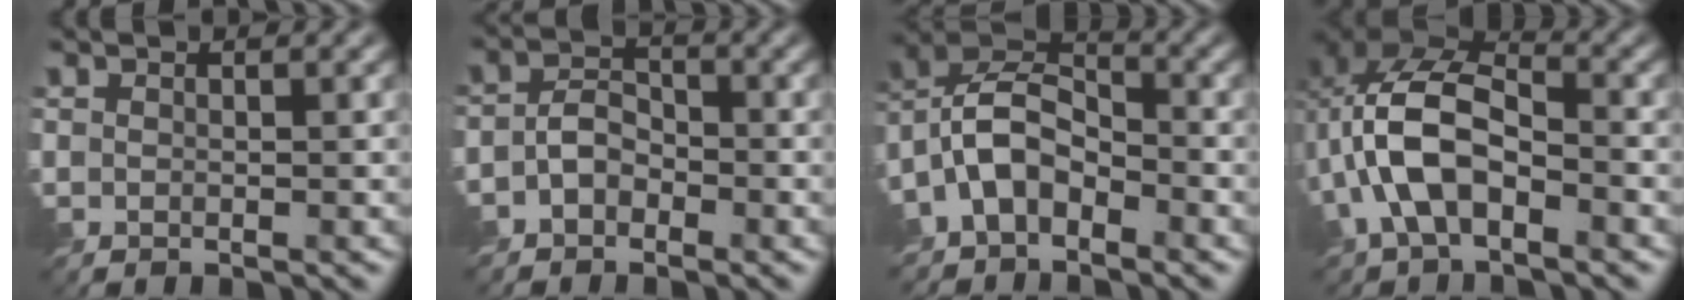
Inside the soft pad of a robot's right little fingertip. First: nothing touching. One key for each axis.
{"total": 2.5, "fx": -1.4, "fy": 1.6, "fz": 1.4, "tx": -0.029, "ty": 0.009, "tz": -0.033}
{"total": 5.8, "fx": -3.2, "fy": 3.1, "fz": 3.7, "tx": -0.079, "ty": 0.014, "tz": -0.073}
{"total": 8.6, "fx": -2.0, "fy": 4.8, "fz": 6.9, "tx": -0.150, "ty": 0.016, "tz": -0.044}